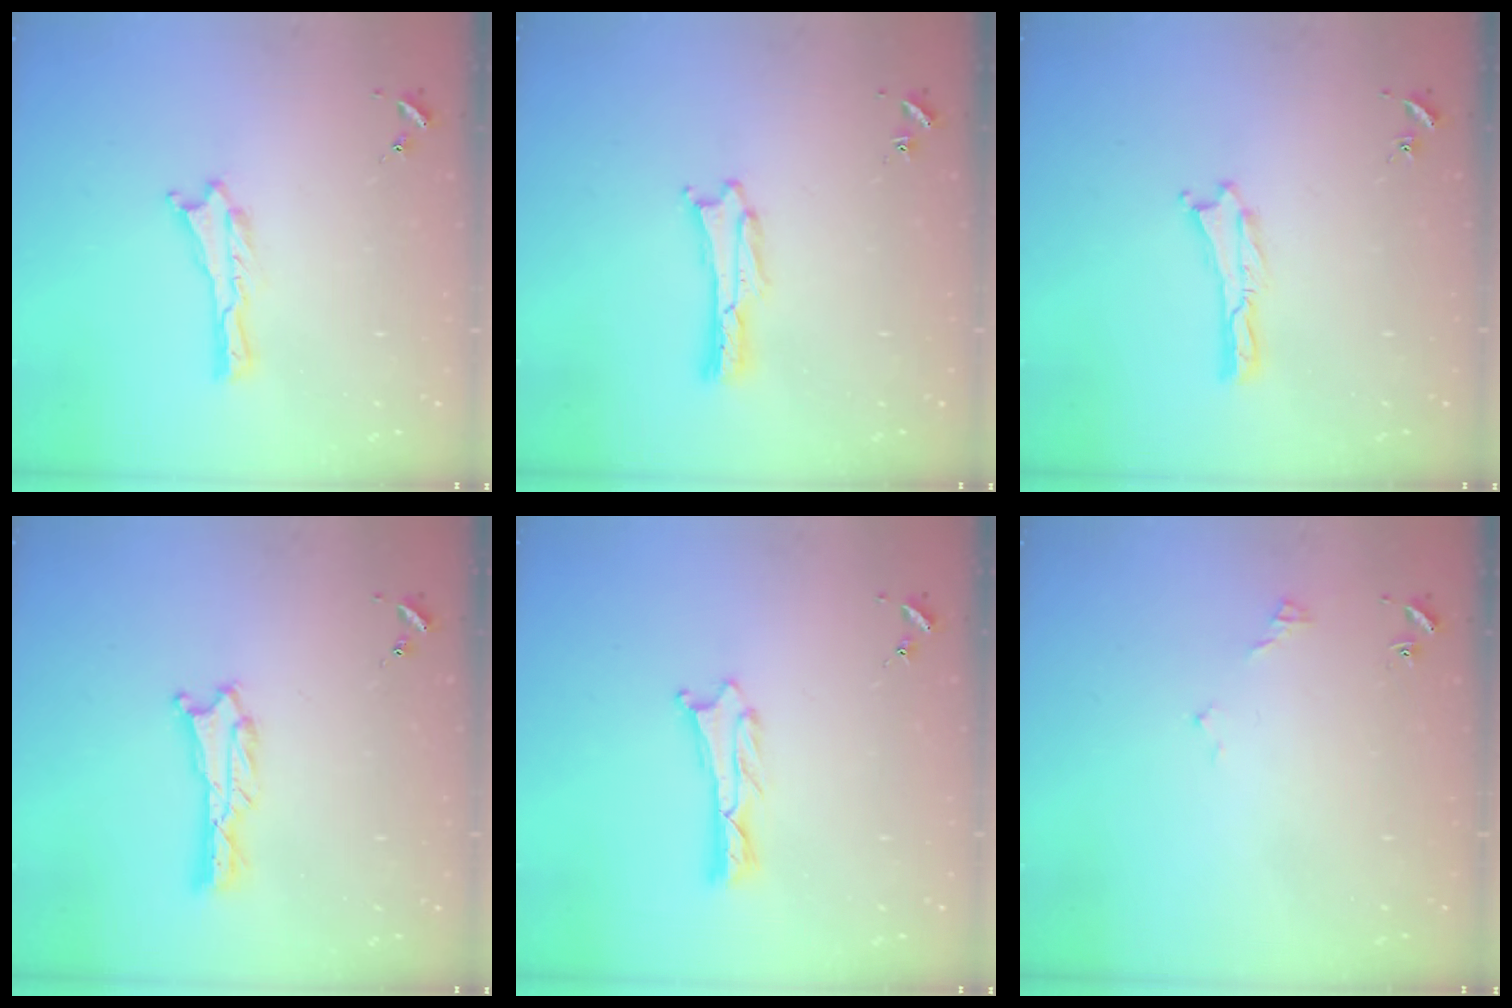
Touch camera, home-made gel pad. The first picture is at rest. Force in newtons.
{"total": 1.1, "press": 1.1, "slide": 0.0}
{"total": 0.0}
{"total": 0.9, "press": 0.9, "slide": 0.1}
{"total": 1.2, "press": 1.2, "slide": 0.0}
{"total": 2.9, "press": 2.9, "slide": 0.3}